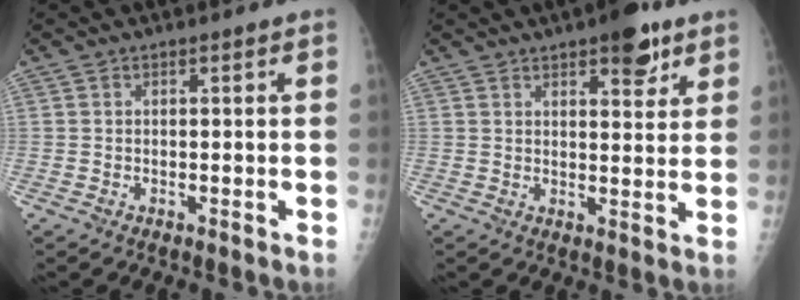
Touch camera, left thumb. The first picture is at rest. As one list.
[{"total": 7.8, "force": [4.8, 3.0, 5.3], "torque": [-0.050, -0.022, 0.063]}]